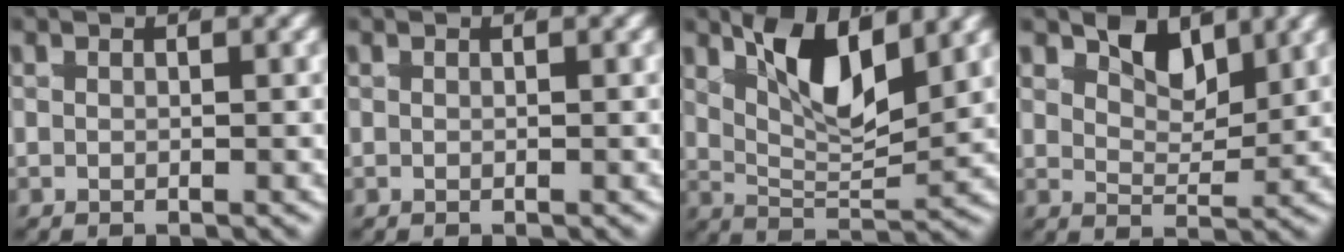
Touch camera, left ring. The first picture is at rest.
{"total": 0.0}
{"total": 6.6, "force": [2.5, 2.9, 5.4], "torque": [-0.094, -0.015, 0.043]}
{"total": 4.8, "force": [2.5, 3.0, 2.8], "torque": [-0.059, -0.017, 0.042]}